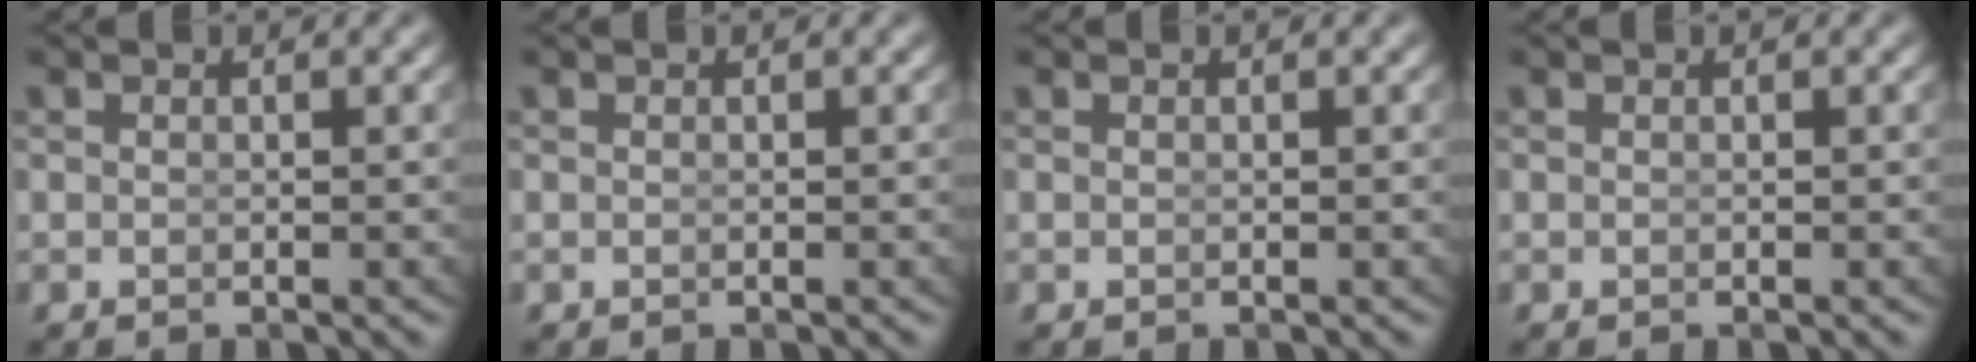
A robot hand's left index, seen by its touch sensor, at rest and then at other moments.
{"total": 0.0}
{"total": 0.0}
{"total": 0.0}